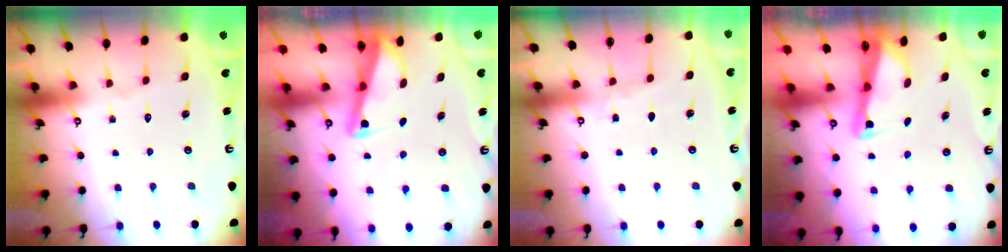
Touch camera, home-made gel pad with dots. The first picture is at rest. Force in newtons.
{"total": 2.7, "press": 2.7, "slide": 0.3}
{"total": 3.6, "press": 3.5, "slide": 0.5}
{"total": 2.6, "press": 2.6, "slide": 0.2}